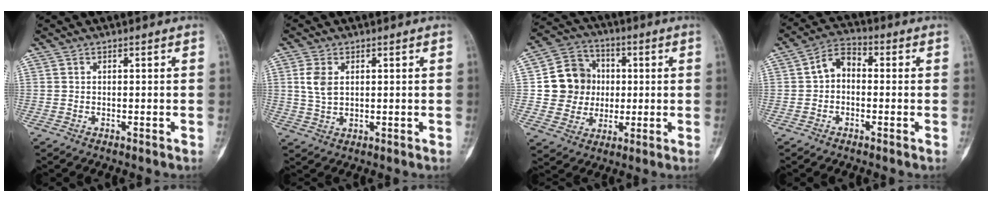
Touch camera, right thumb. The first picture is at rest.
{"total": 5.1, "force": [1.2, 3.3, 3.7], "torque": [-0.070, -0.001, 0.027]}
{"total": 12.7, "force": [0.9, 11.8, 4.7], "torque": [-0.038, 0.015, 0.020]}
{"total": 6.0, "force": [-0.1, 4.4, 4.0], "torque": [-0.049, 0.021, -0.017]}